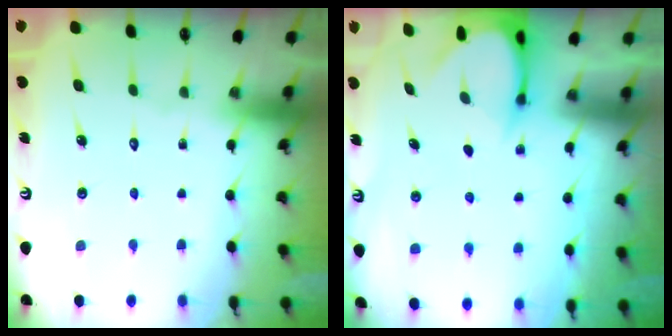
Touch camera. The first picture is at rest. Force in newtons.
{"total": 3.7, "press": 3.7, "slide": 0.3}